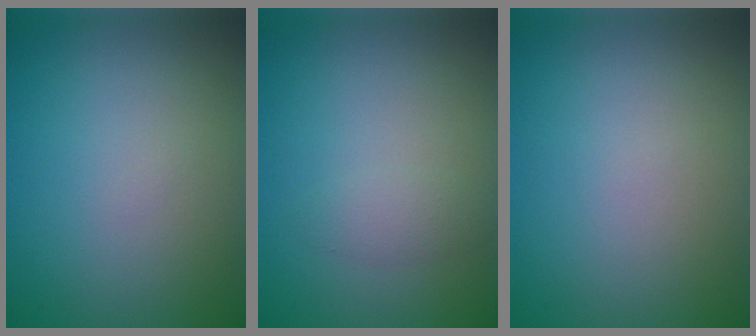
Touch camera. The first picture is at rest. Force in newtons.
{"total": 1.3, "press": 1.3, "slide": 0.1}
{"total": 0.0}